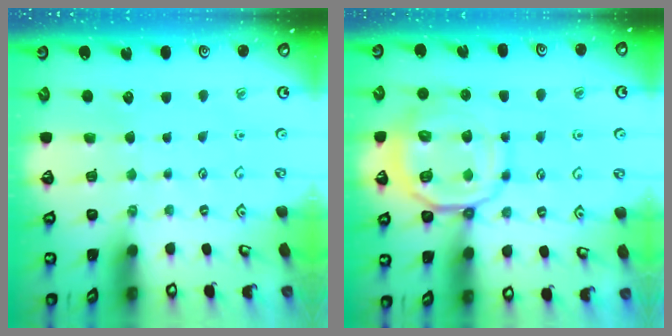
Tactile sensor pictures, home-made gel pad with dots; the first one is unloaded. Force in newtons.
{"total": 14.0, "press": 14.0, "slide": 1.5}